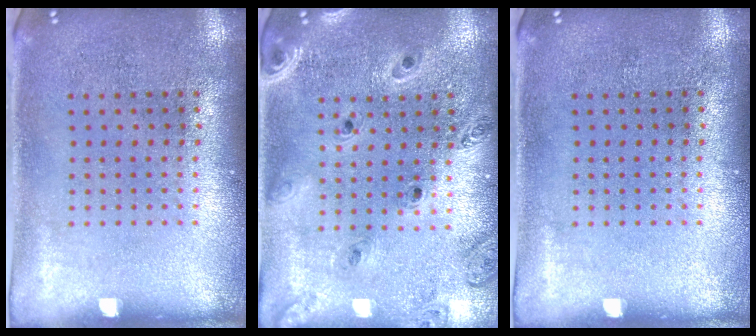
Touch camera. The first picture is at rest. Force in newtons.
{"total": 1.3, "press": 1.3, "slide": 0.1}
{"total": 0.0}